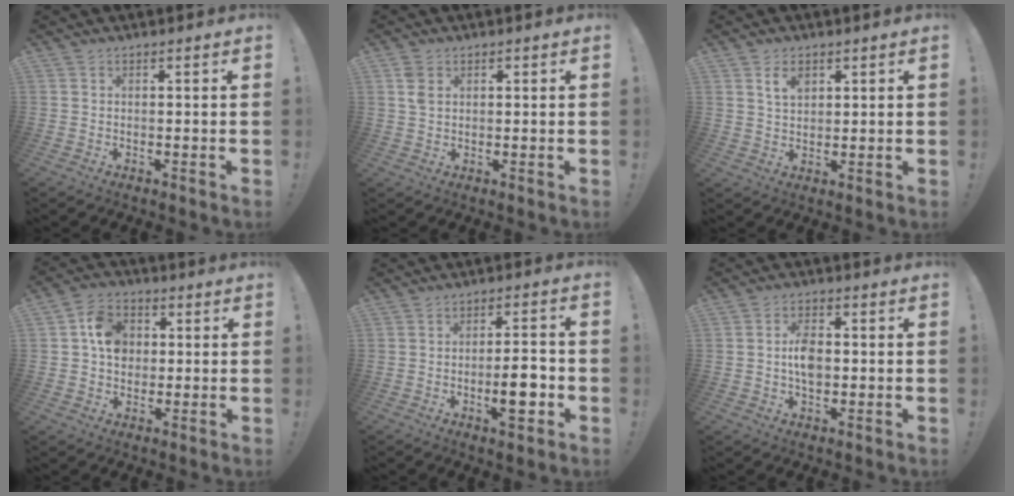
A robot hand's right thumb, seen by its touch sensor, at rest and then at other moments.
{"total": 3.9, "force": [1.3, 2.8, 2.4], "torque": [-0.037, 0.002, 0.024]}
{"total": 4.8, "force": [2.8, 3.0, 2.5], "torque": [-0.035, -0.006, 0.048]}
{"total": 9.8, "force": [1.5, 8.2, 5.2], "torque": [-0.072, 0.010, 0.033]}
{"total": 8.2, "force": [-2.5, 2.9, 7.3], "torque": [-0.099, 0.009, -0.042]}
{"total": 7.1, "force": [-0.6, 4.4, 5.5], "torque": [-0.086, 0.009, -0.012]}